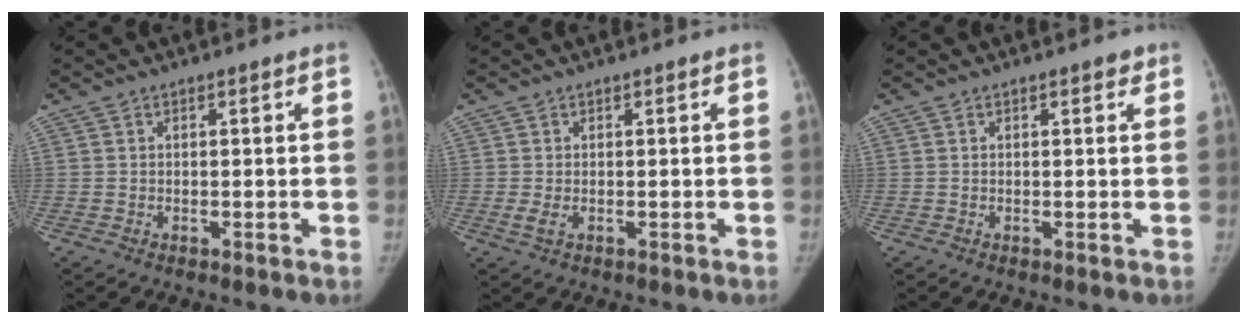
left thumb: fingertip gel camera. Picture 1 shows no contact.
{"total": 1.7, "force": [-0.1, 1.0, 1.3], "torque": [-0.034, -0.006, -0.001]}
{"total": 1.2, "force": [0.7, 0.6, 0.7], "torque": [-0.002, -0.001, 0.005]}